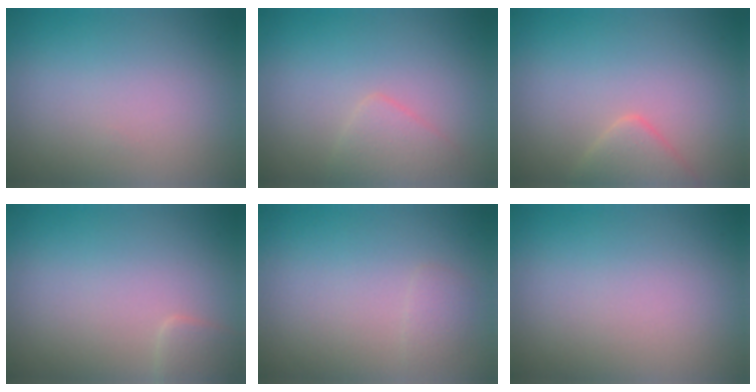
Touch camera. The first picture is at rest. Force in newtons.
{"total": 1.9, "press": 1.9, "slide": 0.1}
{"total": 2.2, "press": 2.2, "slide": 0.2}
{"total": 1.4, "press": 1.4, "slide": 0.1}
{"total": 0.9, "press": 0.9, "slide": 0.0}
{"total": 0.0}